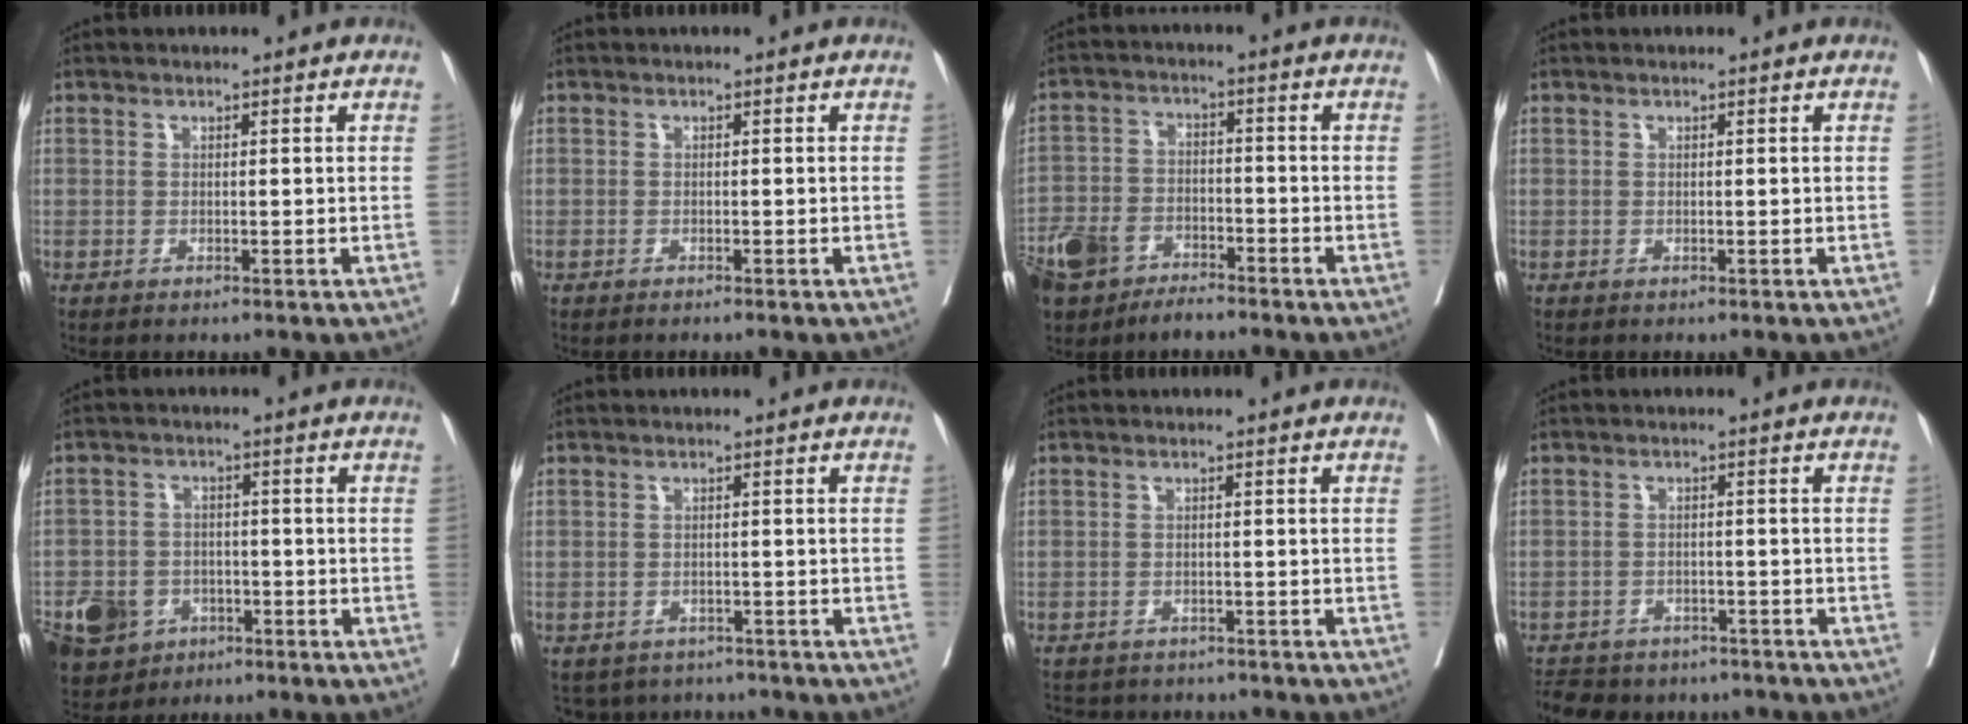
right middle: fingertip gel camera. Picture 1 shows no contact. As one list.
[{"total": 1.2, "force": [-1.0, 0.1, 0.6], "torque": [-0.011, -0.002, -0.013]}, {"total": 10.7, "force": [-7.2, 6.2, 4.8], "torque": [-0.107, -0.003, -0.131]}, {"total": 0.0}, {"total": 11.3, "force": [-5.8, 8.6, 4.5], "torque": [-0.108, 0.002, -0.089]}, {"total": 6.1, "force": [-5.5, 2.6, 0.1], "torque": [0.009, 0.010, -0.067]}, {"total": 8.4, "force": [-7.8, 2.6, 1.5], "torque": [-0.026, 0.005, -0.097]}, {"total": 12.8, "force": [-10.8, 5.7, 3.6], "torque": [-0.079, 0.006, -0.134]}]